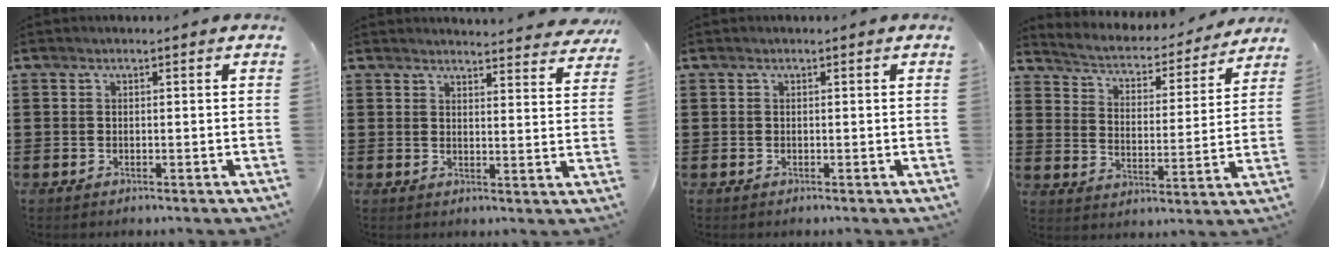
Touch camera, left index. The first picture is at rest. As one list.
[{"total": 3.7, "force": [3.7, -0.1, 0.5], "torque": [-0.015, -0.019, 0.067]}, {"total": 0.0}, {"total": 3.0, "force": [3.0, 0.4, 0.5], "torque": [-0.031, -0.031, 0.040]}]